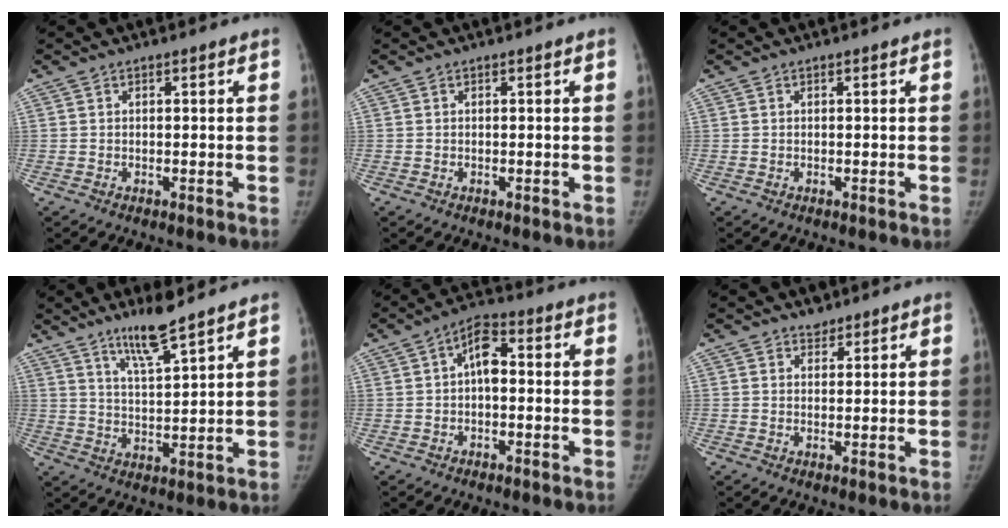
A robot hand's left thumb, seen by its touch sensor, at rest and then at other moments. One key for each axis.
{"total": 0.0}
{"total": 0.0}
{"total": 7.8, "fx": 5.9, "fy": 0.6, "fz": 5.0, "tx": -0.091, "ty": -0.046, "tz": 0.113}
{"total": 5.6, "fx": 0.0, "fy": 3.2, "fz": 4.6, "tx": -0.065, "ty": 0.020, "tz": -0.013}
{"total": 1.8, "fx": 1.4, "fy": 1.2, "fz": 0.0, "tx": 0.017, "ty": -0.009, "tz": 0.013}